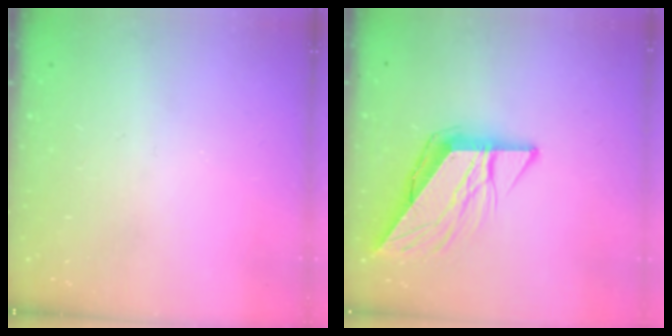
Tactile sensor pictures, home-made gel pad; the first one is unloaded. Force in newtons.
{"total": 10.2, "press": 10.1, "slide": 1.3}